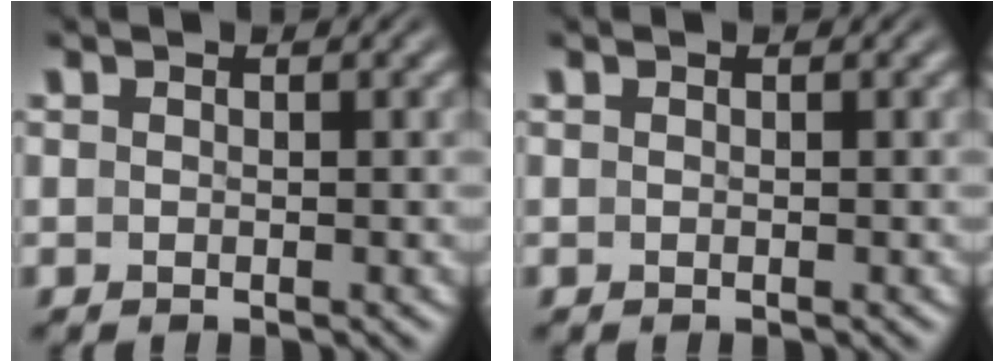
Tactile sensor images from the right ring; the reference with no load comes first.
{"total": 0.0}